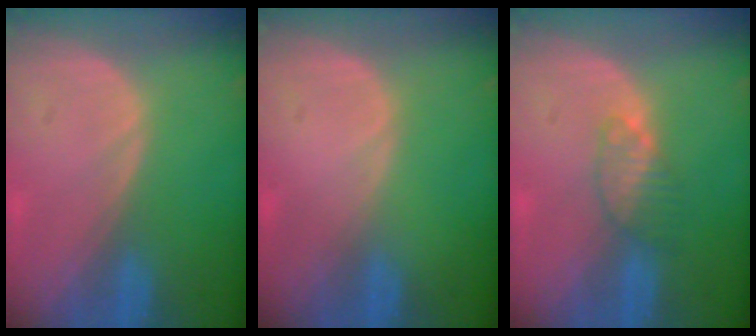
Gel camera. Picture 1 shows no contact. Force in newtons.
{"total": 0.0}
{"total": 3.4, "press": 3.2, "slide": 0.9}